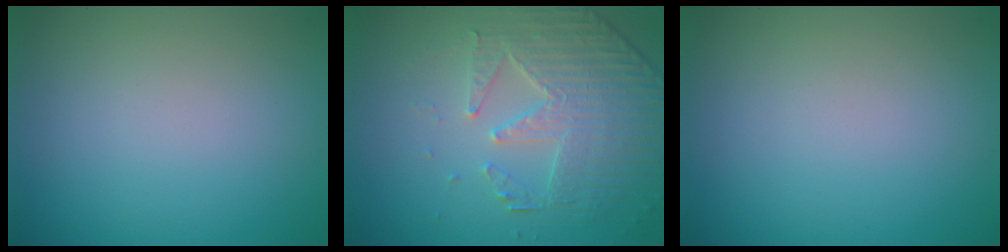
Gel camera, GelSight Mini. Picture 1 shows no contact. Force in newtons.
{"total": 4.9, "press": 3.9, "slide": 2.9}
{"total": 0.0}